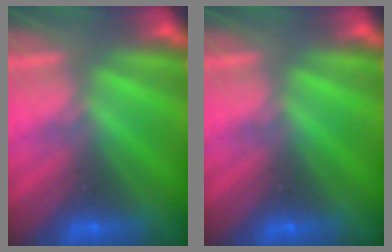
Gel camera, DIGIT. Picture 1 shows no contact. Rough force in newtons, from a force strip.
{"total": 0.0}